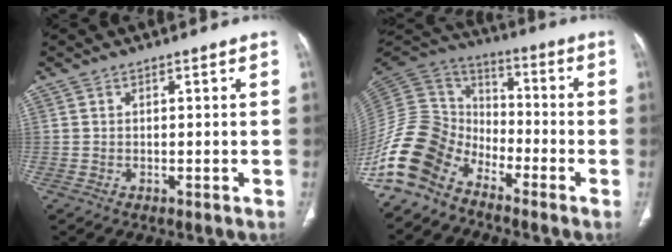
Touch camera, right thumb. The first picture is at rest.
{"total": 15.3, "force": [-10.6, 9.2, 6.3], "torque": [-0.122, 0.082, -0.218]}